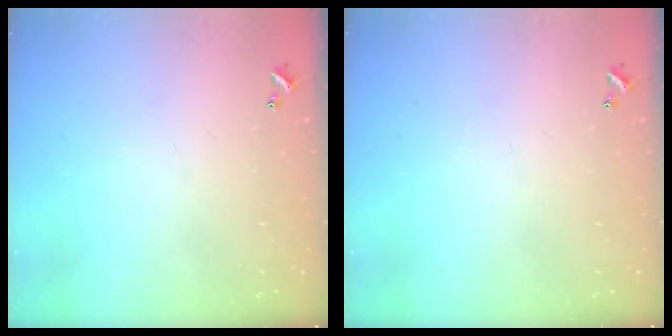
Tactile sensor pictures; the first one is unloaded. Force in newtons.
{"total": 0.0}